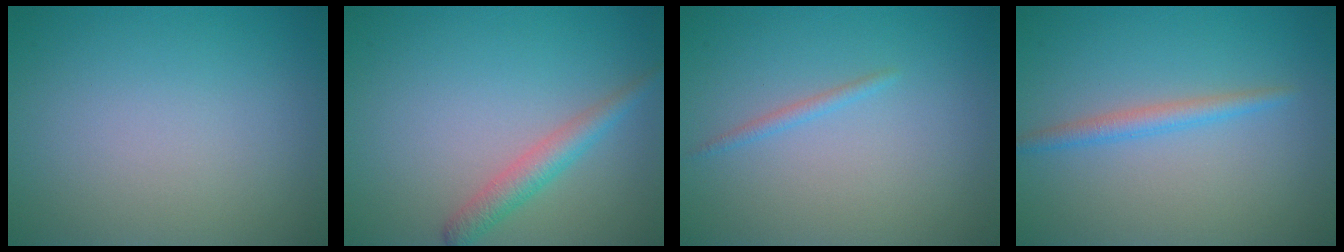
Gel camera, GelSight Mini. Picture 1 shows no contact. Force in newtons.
{"total": 2.5, "press": 2.5, "slide": 0.1}
{"total": 0.8, "press": 0.8, "slide": 0.1}
{"total": 1.8, "press": 1.8, "slide": 0.1}